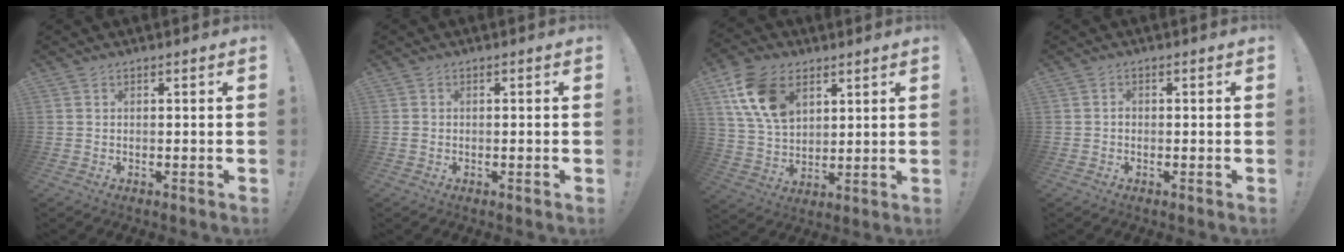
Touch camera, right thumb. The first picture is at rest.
{"total": 1.3, "force": [-0.5, 0.7, 1.0], "torque": [-0.014, 0.005, -0.009]}
{"total": 15.6, "force": [7.2, 10.5, 9.1], "torque": [-0.165, -0.024, 0.140]}
{"total": 1.0, "force": [-0.5, 0.8, 0.3], "torque": [-0.008, 0.005, -0.009]}